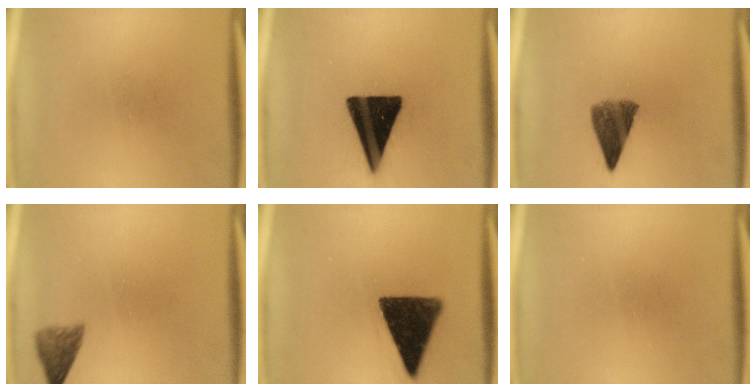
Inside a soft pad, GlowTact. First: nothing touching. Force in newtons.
{"total": 18.9}
{"total": 6.8}
{"total": 3.2}
{"total": 14.3}
{"total": 0.0}